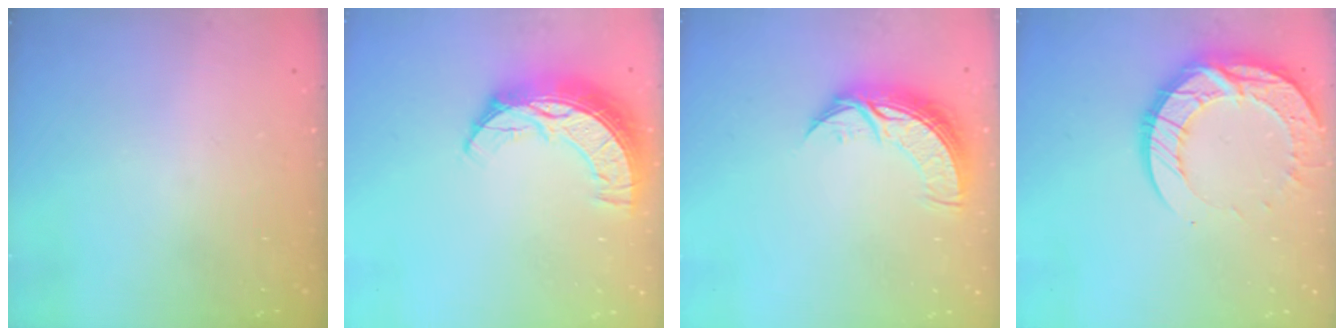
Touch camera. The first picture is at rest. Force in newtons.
{"total": 13.4, "press": 13.3, "slide": 0.9}
{"total": 9.5, "press": 9.5, "slide": 0.8}
{"total": 15.4, "press": 15.4, "slide": 1.2}